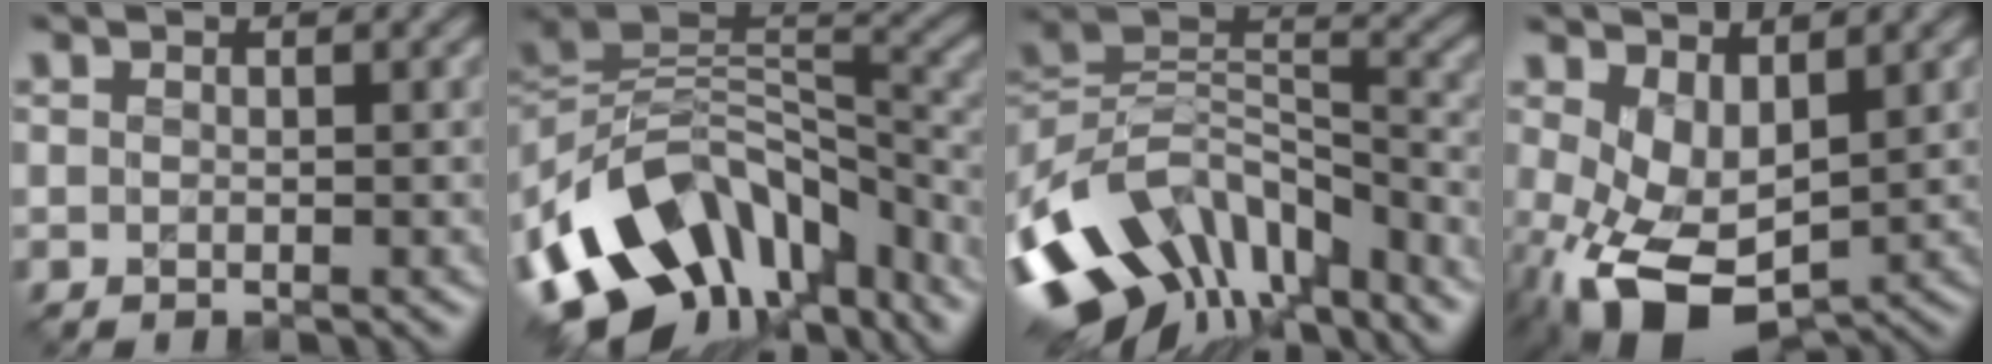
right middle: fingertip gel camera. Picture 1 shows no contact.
{"total": 13.5, "force": [-7.8, 7.9, 7.7], "torque": [-0.153, 0.019, -0.131]}
{"total": 12.5, "force": [-7.3, 7.6, 6.8], "torque": [-0.147, 0.022, -0.131]}
{"total": 6.1, "force": [-0.6, 3.4, 5.0], "torque": [-0.121, -0.009, -0.002]}